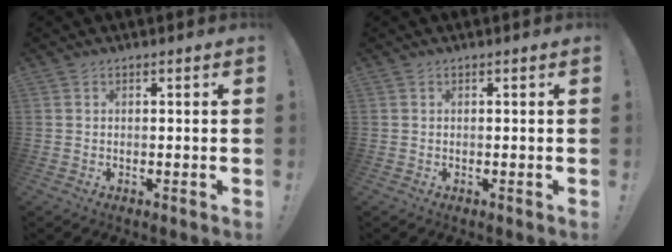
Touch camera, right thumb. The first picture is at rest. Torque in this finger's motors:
{"motor_torque": [-0.09, 0.09, 0.02, -0.02, 0.01]}